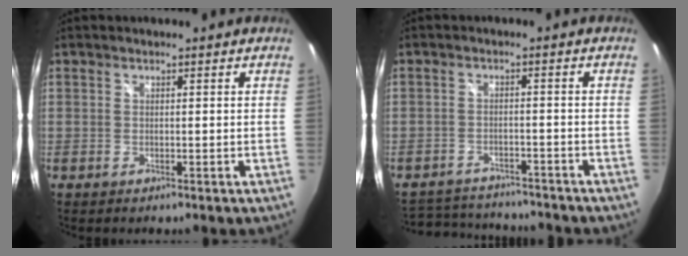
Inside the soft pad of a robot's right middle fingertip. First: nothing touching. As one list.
[{"total": 12.4, "force": [-11.1, 3.9, 3.7], "torque": [-0.091, 0.007, -0.161]}]